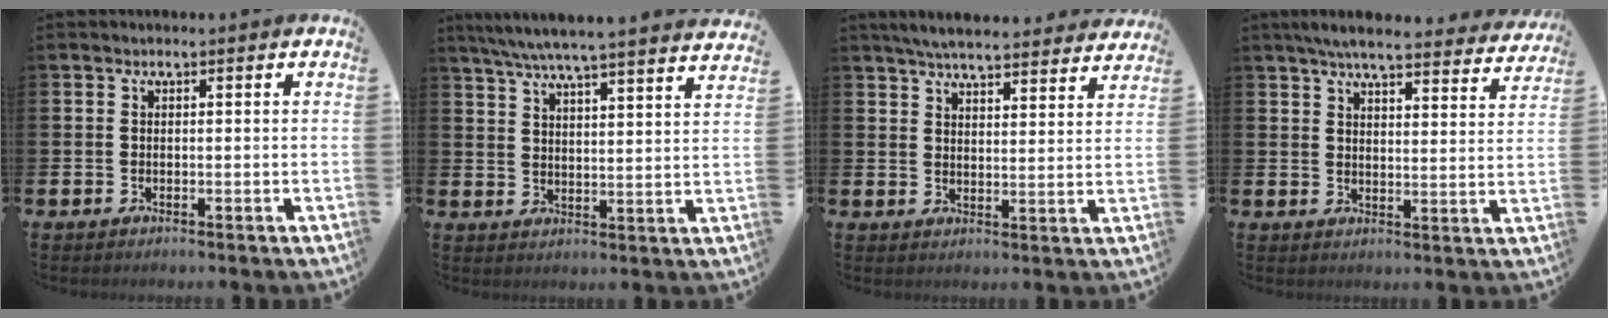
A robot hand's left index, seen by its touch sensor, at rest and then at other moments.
{"total": 6.7, "force": [6.4, 0.1, 2.2], "torque": [-0.061, -0.041, 0.111]}
{"total": 5.9, "force": [5.7, 0.5, 1.3], "torque": [-0.034, -0.031, 0.101]}
{"total": 6.1, "force": [5.7, 0.7, 2.1], "torque": [-0.044, -0.034, 0.097]}